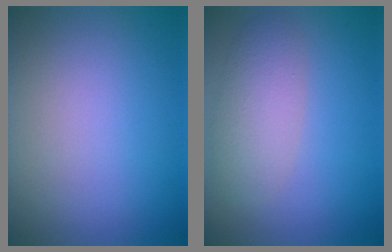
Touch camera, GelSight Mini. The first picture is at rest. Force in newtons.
{"total": 3.6, "press": 3.6, "slide": 0.4}